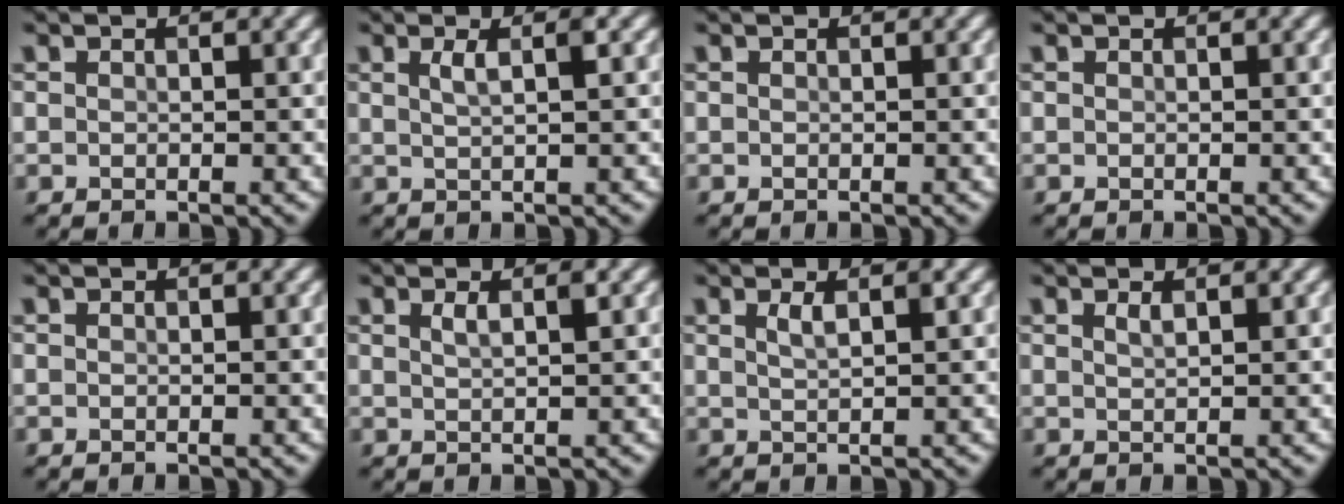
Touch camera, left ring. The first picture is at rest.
{"total": 2.0, "force": [0.7, 0.6, 1.8], "torque": [-0.027, 0.004, 0.006]}
{"total": 0.0}
{"total": 0.0}
{"total": 0.0}
{"total": 1.5, "force": [0.7, 0.4, 1.3], "torque": [-0.021, 0.003, 0.008]}
{"total": 1.6, "force": [0.7, 0.4, 1.4], "torque": [-0.023, 0.002, 0.010]}
{"total": 0.9, "force": [0.6, 0.2, 0.7], "torque": [-0.012, 0.000, 0.010]}